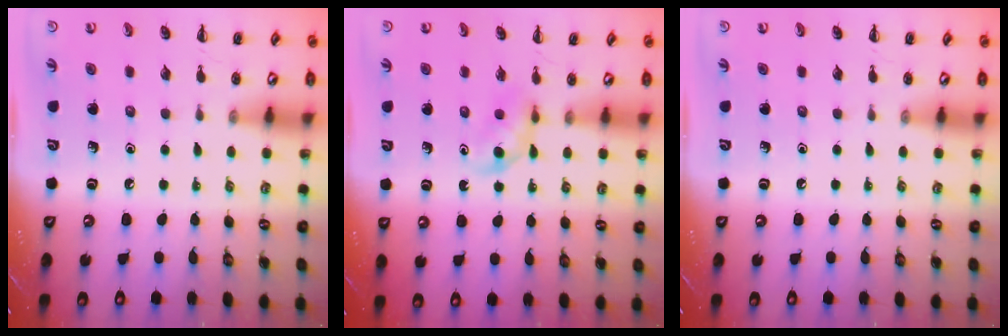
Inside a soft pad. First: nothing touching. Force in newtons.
{"total": 3.8, "press": 3.5, "slide": 1.4}
{"total": 0.0}